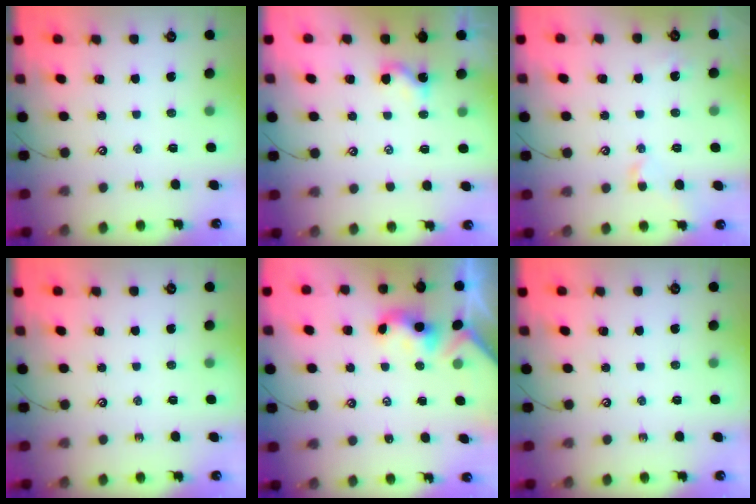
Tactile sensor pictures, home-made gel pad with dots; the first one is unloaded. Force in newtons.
{"total": 1.8, "press": 1.7, "slide": 0.3}
{"total": 0.5, "press": 0.2, "slide": 0.5}
{"total": 0.0}
{"total": 2.3, "press": 2.3, "slide": 0.2}
{"total": 0.0}